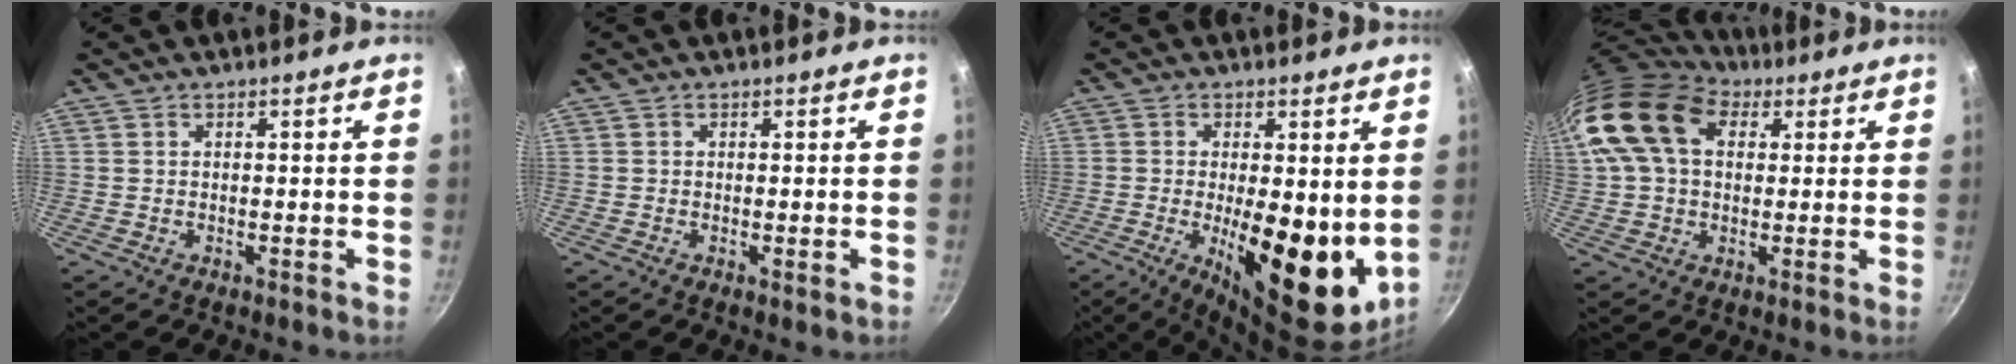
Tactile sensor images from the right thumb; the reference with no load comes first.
{"total": 0.7, "force": [-0.3, 0.1, 0.6], "torque": [-0.010, -0.003, -0.006]}
{"total": 16.2, "force": [-1.3, 6.3, 14.9], "torque": [-0.195, -0.023, -0.010]}
{"total": 17.2, "force": [4.7, 11.9, 11.5], "torque": [-0.213, 0.025, 0.073]}